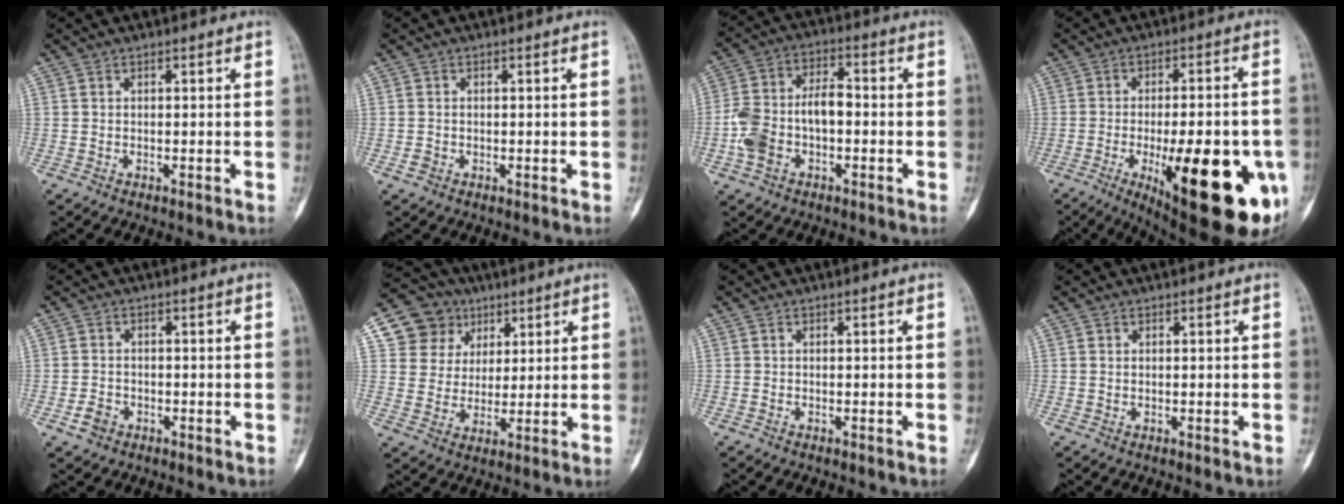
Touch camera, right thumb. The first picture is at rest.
{"total": 1.2, "force": [-0.5, 1.0, 0.3], "torque": [-0.004, 0.004, -0.008]}
{"total": 11.6, "force": [-2.2, 7.1, 8.9], "torque": [-0.175, 0.041, -0.045]}
{"total": 26.4, "force": [-8.4, 8.8, 23.4], "torque": [-0.271, -0.005, -0.095]}
{"total": 2.8, "force": [-1.3, 2.2, 0.9], "torque": [-0.013, 0.012, -0.022]}
{"total": 11.2, "force": [5.1, 9.7, 2.2], "torque": [-0.002, -0.009, 0.094]}
{"total": 0.0}
{"total": 0.0}